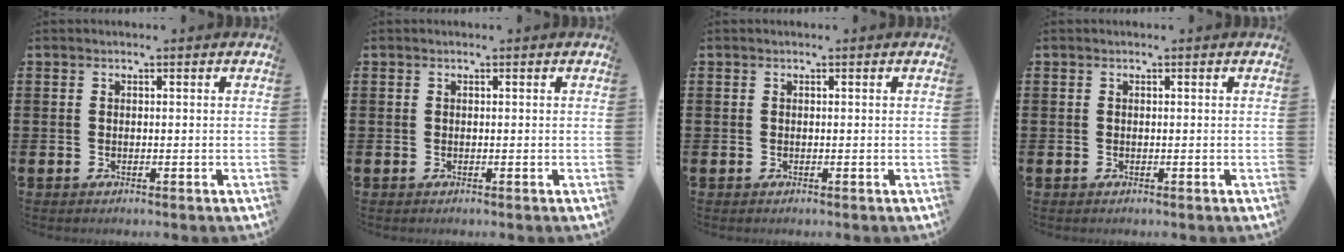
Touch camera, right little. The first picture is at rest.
{"total": 0.0}
{"total": 0.0}
{"total": 0.0}